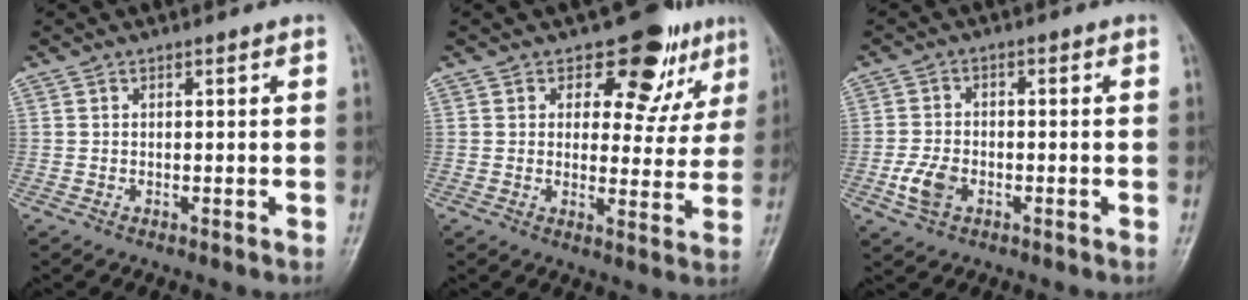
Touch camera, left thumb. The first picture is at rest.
{"total": 10.3, "force": [6.6, 6.4, 4.7], "torque": [-0.007, -0.034, 0.079]}
{"total": 5.1, "force": [-2.0, 3.4, 3.3], "torque": [-0.068, 0.006, -0.039]}